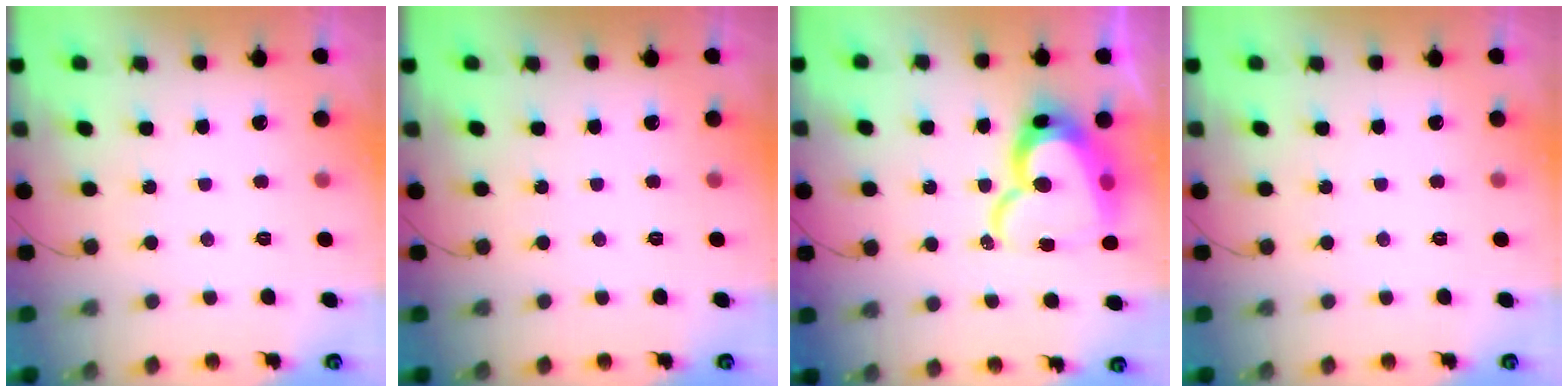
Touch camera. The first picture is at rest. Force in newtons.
{"total": 0.0}
{"total": 19.1, "press": 19.0, "slide": 2.1}
{"total": 0.0}